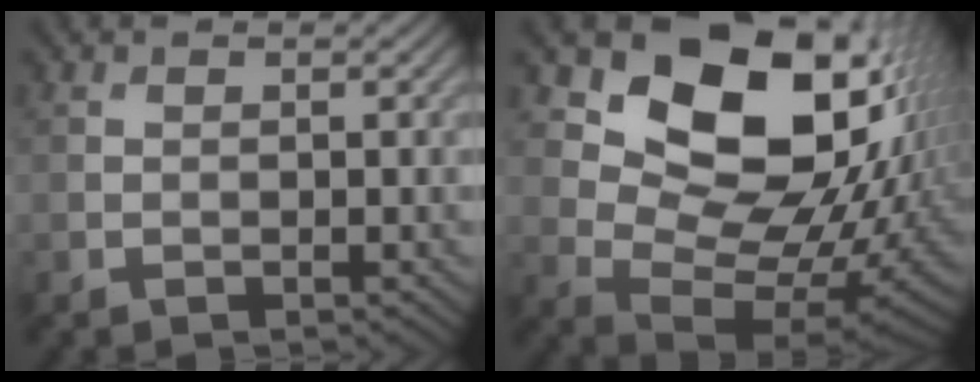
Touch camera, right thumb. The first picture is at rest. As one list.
[{"total": 15.7, "force": [5.8, 10.6, 10.0], "torque": [-0.152, 0.000, 0.111]}]